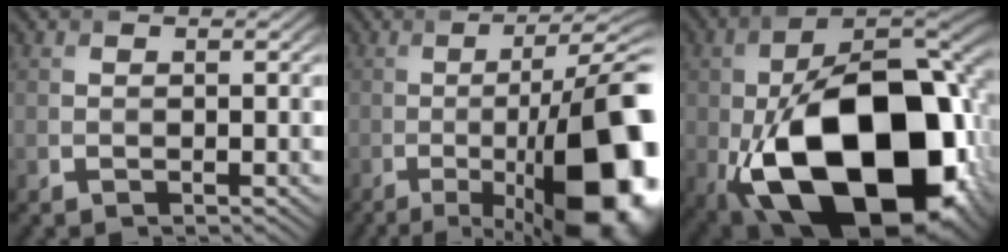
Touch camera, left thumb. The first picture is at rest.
{"total": 19.3, "force": [-5.8, 6.4, 17.2], "torque": [-0.212, -0.013, -0.083]}
{"total": 22.1, "force": [-6.1, 13.0, 16.9], "torque": [-0.317, -0.049, -0.075]}